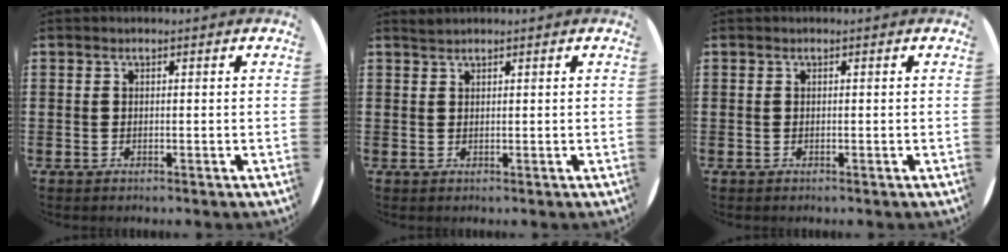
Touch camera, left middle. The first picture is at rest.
{"total": 0.5, "force": [0.5, 0.0, -0.1], "torque": [0.001, 0.002, 0.010]}
{"total": 0.0}